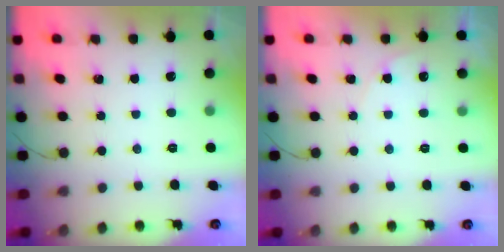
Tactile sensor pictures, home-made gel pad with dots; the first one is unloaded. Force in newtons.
{"total": 3.4, "press": 3.4, "slide": 0.1}